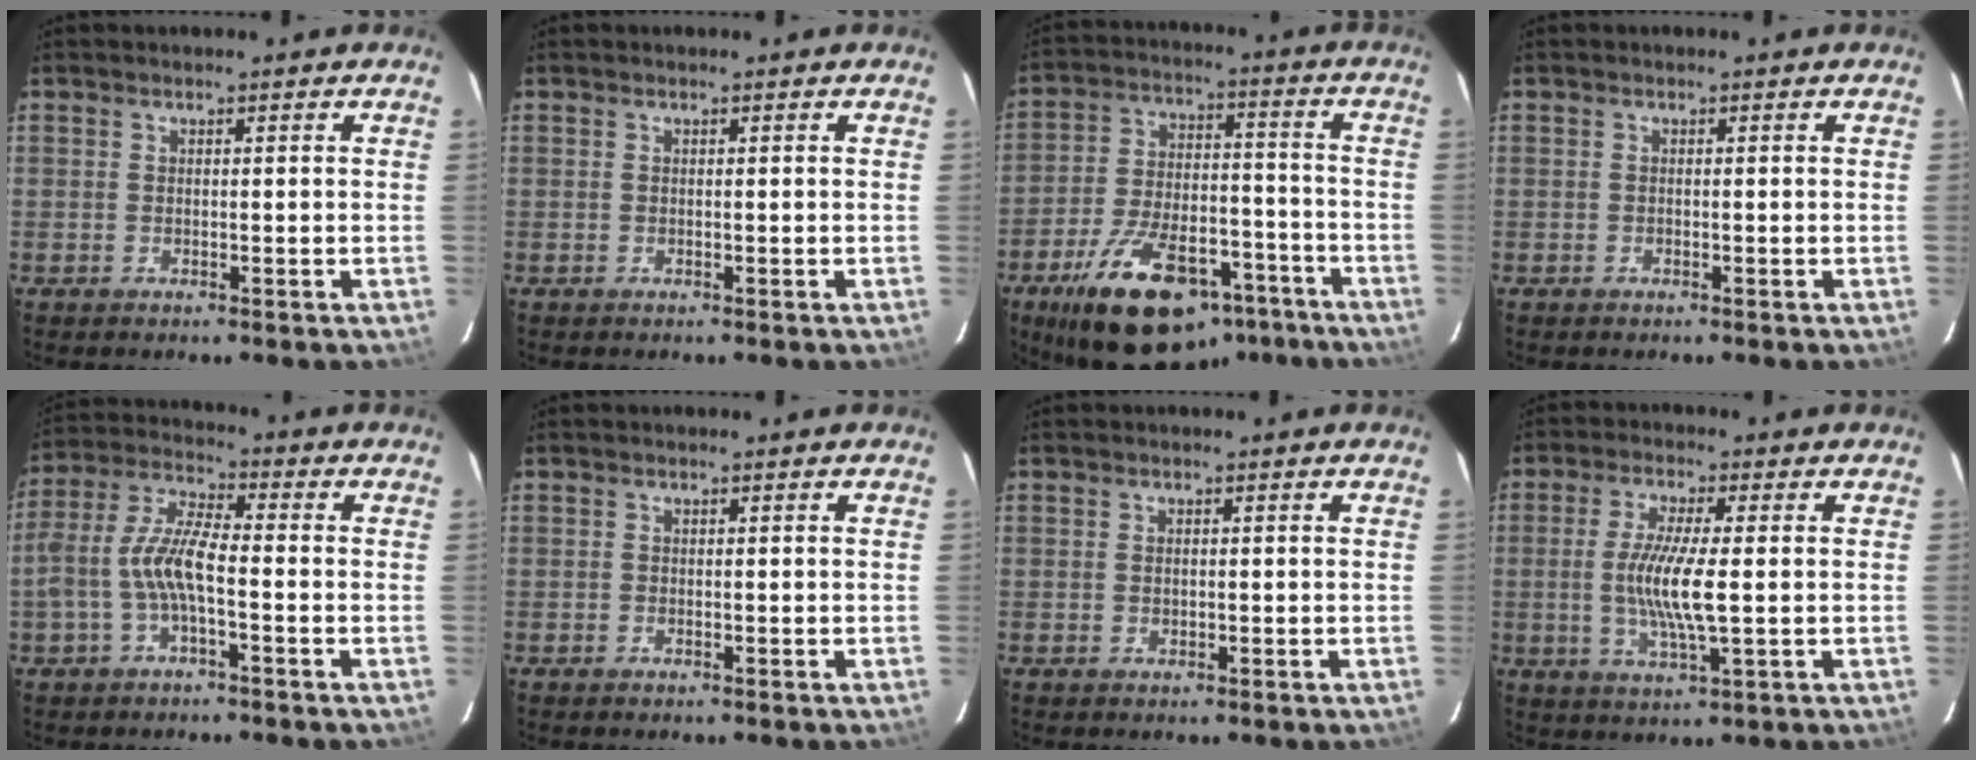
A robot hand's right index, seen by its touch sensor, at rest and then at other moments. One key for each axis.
{"total": 0.0}
{"total": 23.2, "fx": -15.2, "fy": 10.7, "fz": 13.9, "tx": -0.247, "ty": 0.000, "tz": -0.222}
{"total": 0.0}
{"total": 8.5, "fx": -2.4, "fy": 2.4, "fz": 7.9, "tx": -0.175, "ty": 0.011, "tz": -0.046}
{"total": 0.0}
{"total": 0.8, "fx": 0.0, "fy": 0.6, "fz": 0.4, "tx": -0.007, "ty": 0.000, "tz": 0.002}
{"total": 8.9, "fx": -0.4, "fy": 1.3, "fz": 8.8, "tx": -0.170, "ty": -0.011, "tz": -0.008}